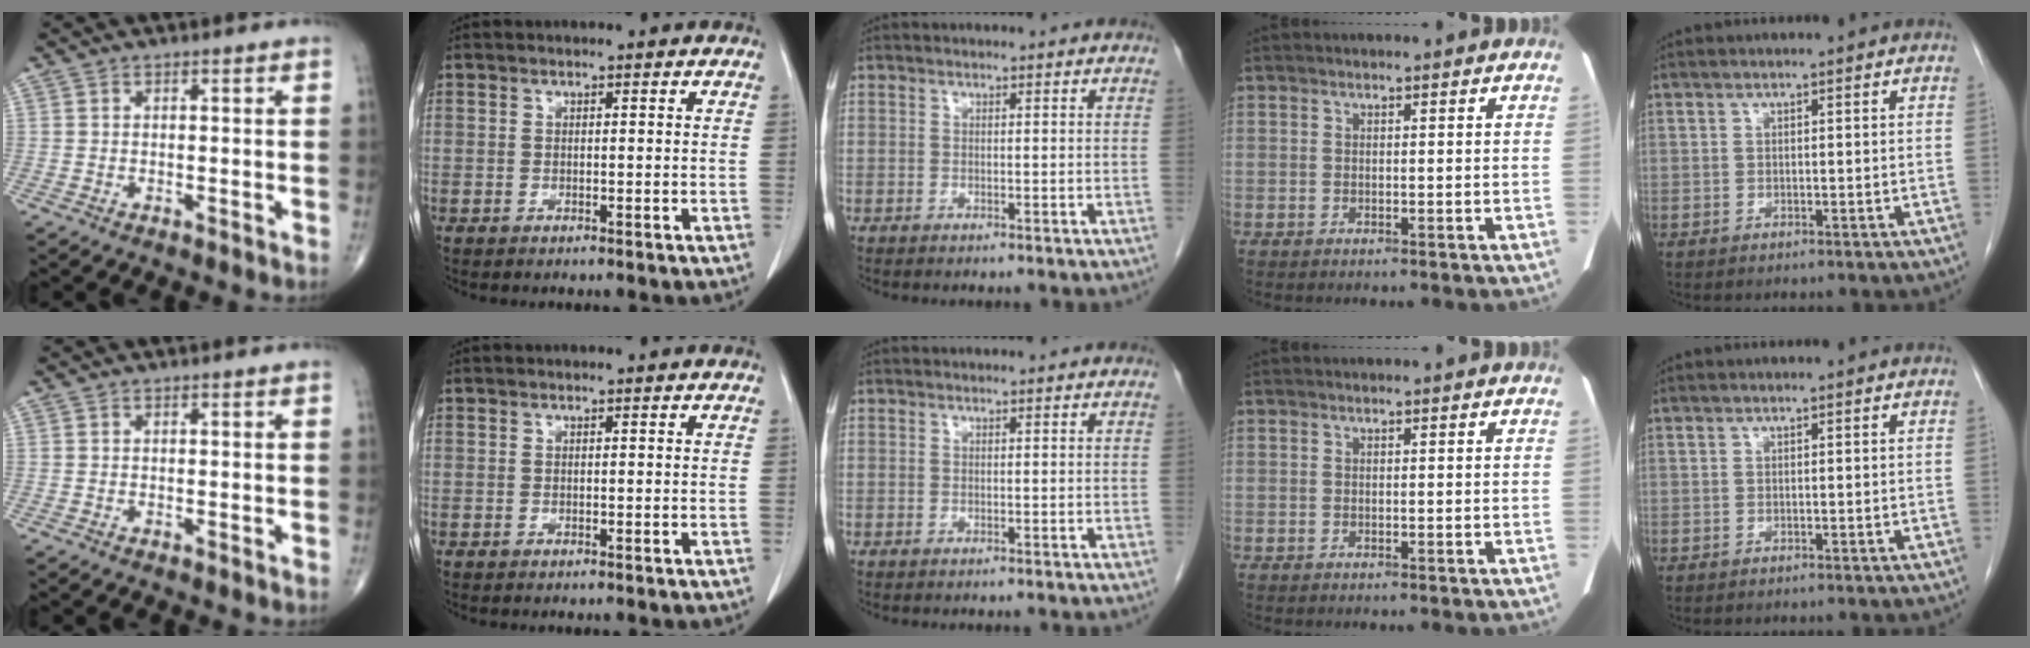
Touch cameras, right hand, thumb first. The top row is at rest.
{}